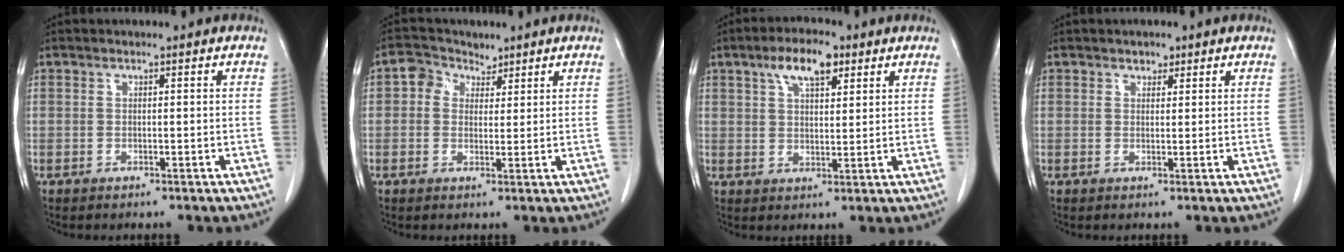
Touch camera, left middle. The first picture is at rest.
{"total": 3.8, "force": [2.2, 2.9, 1.1], "torque": [-0.025, 0.019, 0.040]}
{"total": 6.8, "force": [3.9, 2.5, 5.0], "torque": [-0.092, 0.013, 0.066]}
{"total": 1.4, "force": [1.0, 0.9, 0.4], "torque": [-0.005, -0.005, 0.014]}